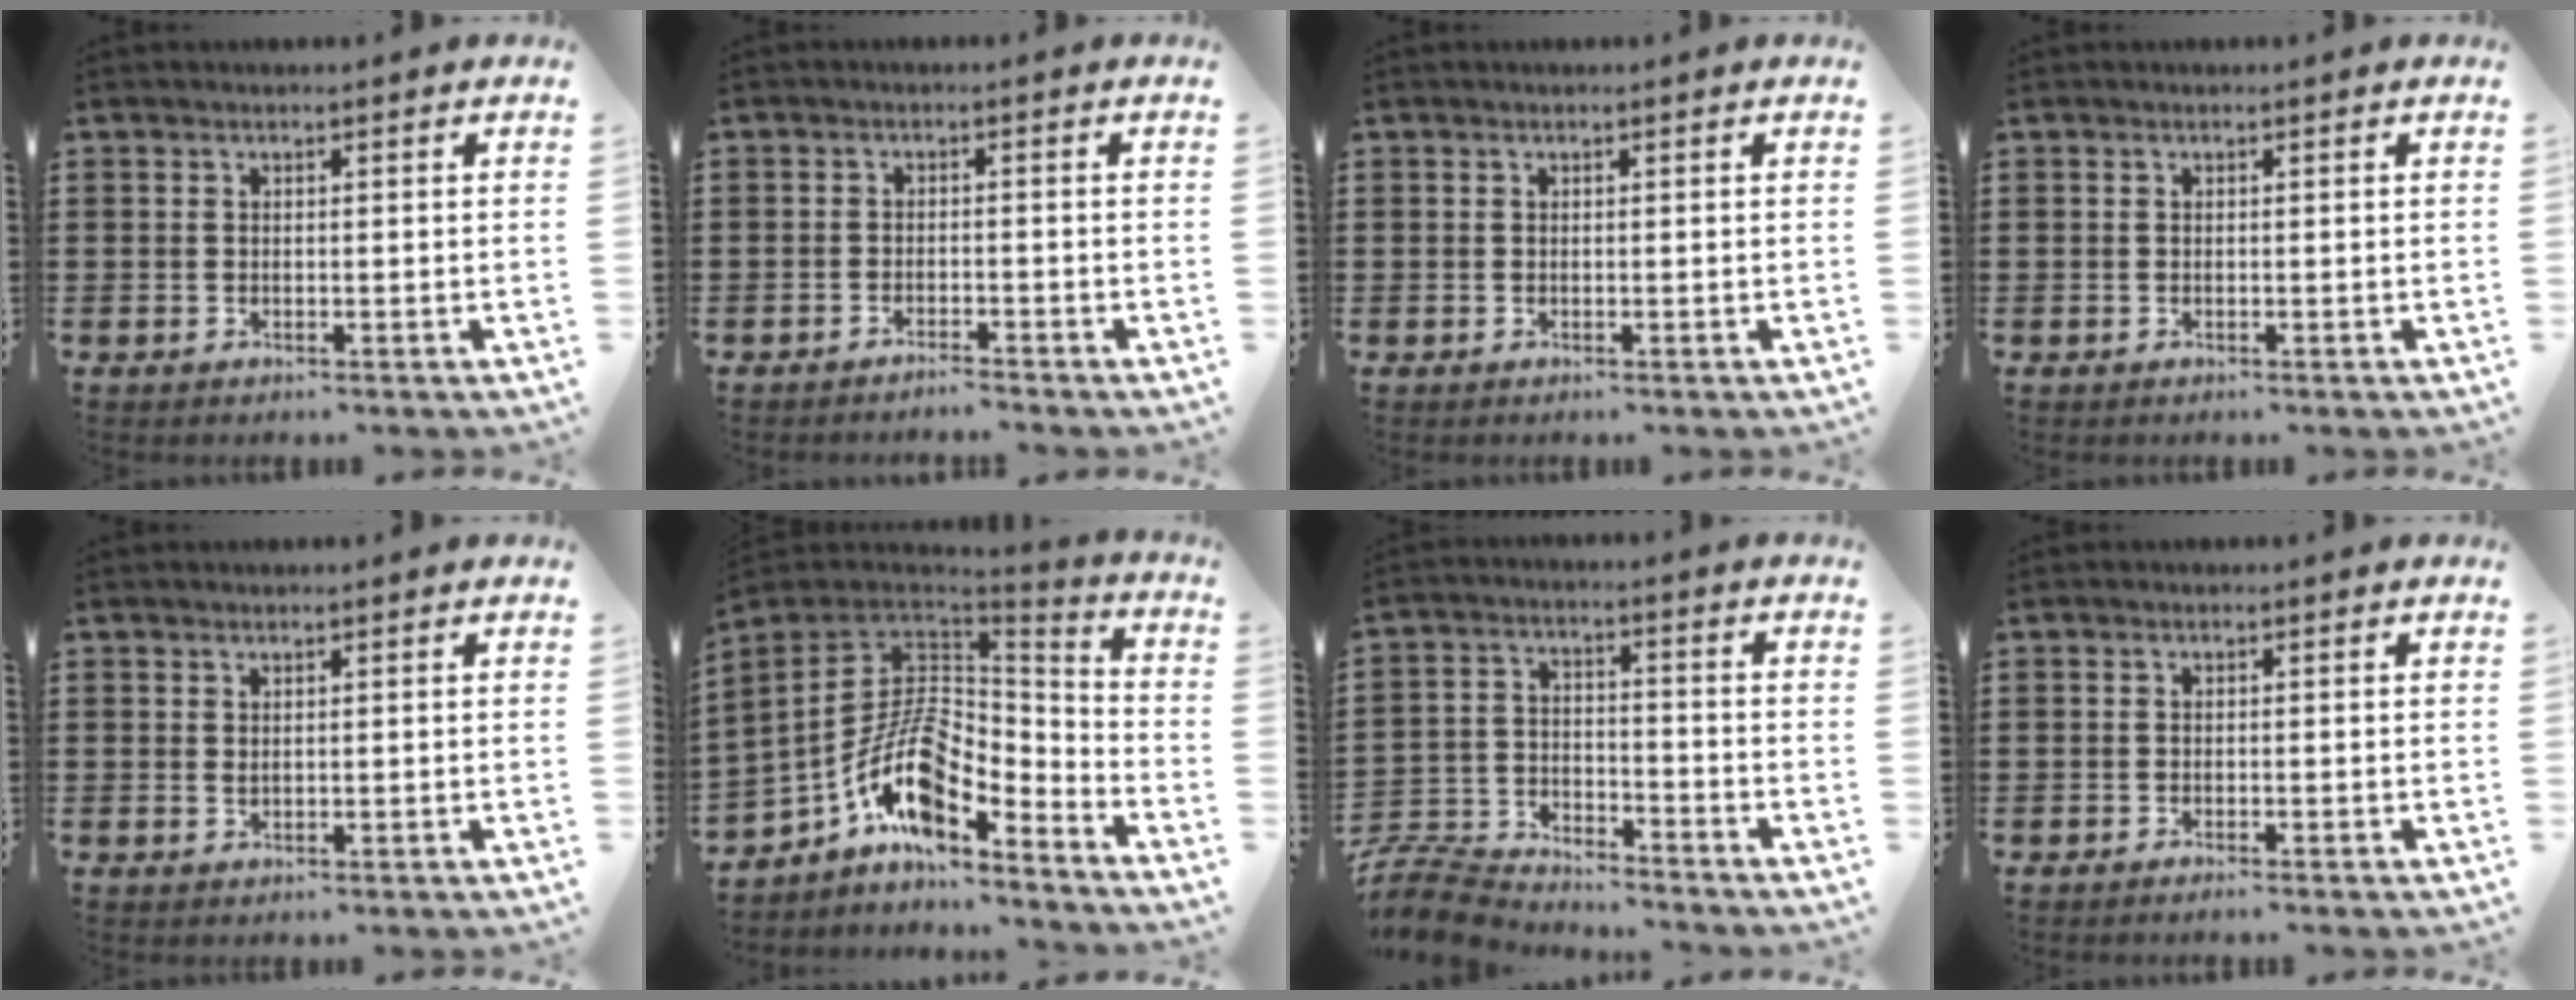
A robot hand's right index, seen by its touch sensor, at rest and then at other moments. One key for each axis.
{"total": 1.5, "fx": -1.5, "fy": 0.0, "fz": 0.1, "tx": -0.005, "ty": 0.004, "tz": -0.031}
{"total": 0.0}
{"total": 0.0}
{"total": 1.1, "fx": 0.9, "fy": 0.3, "fz": 0.7, "tx": -0.014, "ty": 0.002, "tz": 0.016}
{"total": 12.8, "fx": -4.3, "fy": 7.4, "fz": 9.6, "tx": -0.219, "ty": 0.003, "tz": -0.088}
{"total": 7.8, "fx": -7.5, "fy": 1.6, "fz": 1.0, "tx": -0.039, "ty": 0.013, "tz": -0.155}
{"total": 0.6, "fx": -0.6, "fy": -0.1, "fz": 0.2, "tx": -0.004, "ty": -0.001, "tz": -0.012}